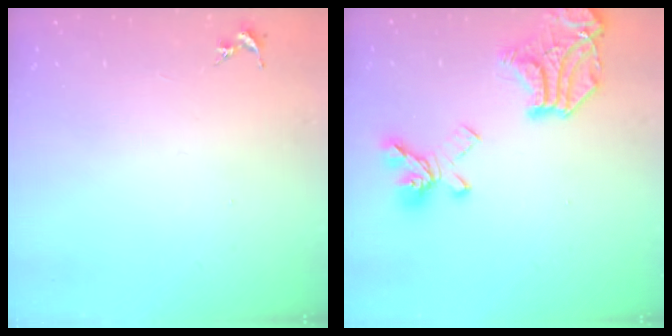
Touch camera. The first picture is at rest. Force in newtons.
{"total": 21.3, "press": 21.2, "slide": 1.6}